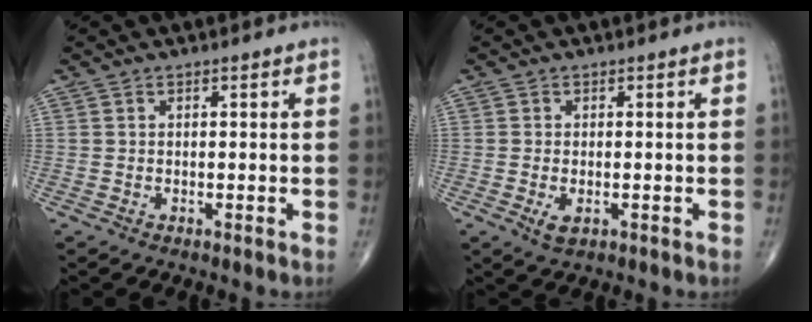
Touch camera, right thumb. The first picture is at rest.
{"total": 2.5, "force": [-0.8, 1.3, 2.0], "torque": [-0.036, -0.005, -0.012]}